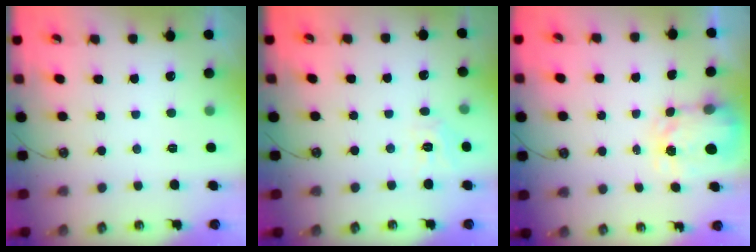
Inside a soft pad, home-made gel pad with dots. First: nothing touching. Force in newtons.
{"total": 5.3, "press": 5.3, "slide": 0.5}
{"total": 3.7, "press": 3.7, "slide": 0.5}